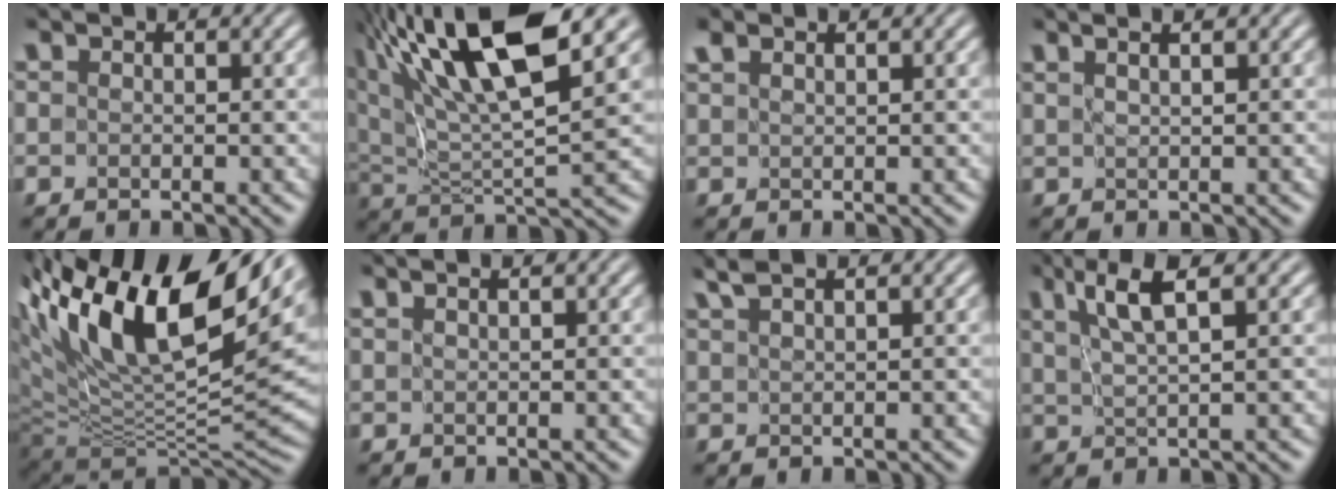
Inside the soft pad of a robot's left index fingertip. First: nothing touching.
{"total": 14.3, "force": [7.8, 3.6, 11.5], "torque": [-0.217, 0.020, 0.137]}
{"total": 1.5, "force": [1.4, 0.0, 0.5], "torque": [-0.012, 0.002, 0.026]}
{"total": 3.5, "force": [2.3, 1.3, 2.2], "torque": [-0.012, 0.029, 0.001]}
{"total": 15.1, "force": [7.4, 6.1, 11.6], "torque": [-0.214, 0.031, 0.128]}
{"total": 2.4, "force": [1.8, 0.8, 1.4], "torque": [-0.012, 0.015, 0.000]}
{"total": 2.5, "force": [2.1, 0.2, 1.4], "torque": [-0.017, 0.008, 0.033]}
{"total": 4.2, "force": [2.4, 0.5, 3.5], "torque": [-0.064, 0.005, 0.047]}